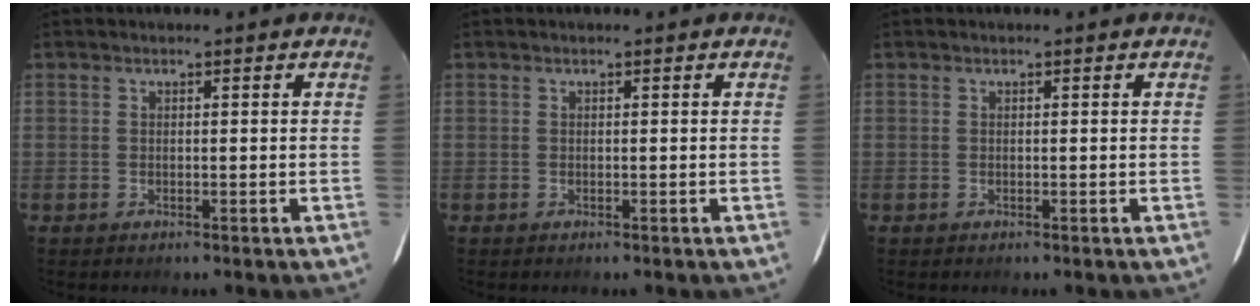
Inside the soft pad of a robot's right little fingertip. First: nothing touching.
{"total": 0.0}
{"total": 0.0}